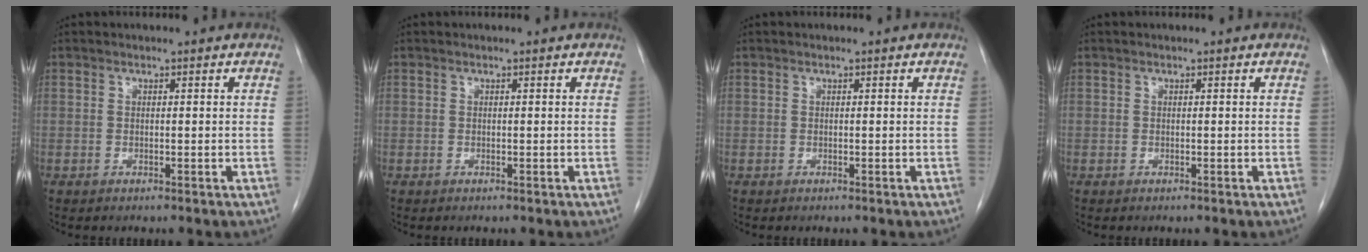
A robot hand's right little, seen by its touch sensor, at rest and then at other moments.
{"total": 0.0}
{"total": 0.0}
{"total": 0.0}